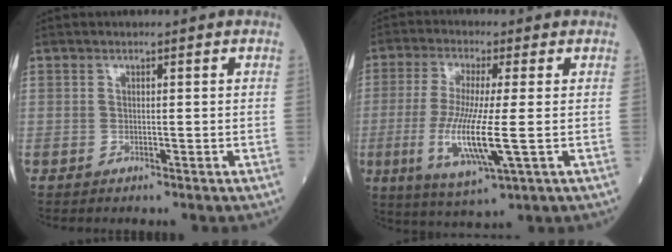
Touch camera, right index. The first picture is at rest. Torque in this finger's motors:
{"motor_torque": [0.43, -0.11, 0.36, 0.21]}